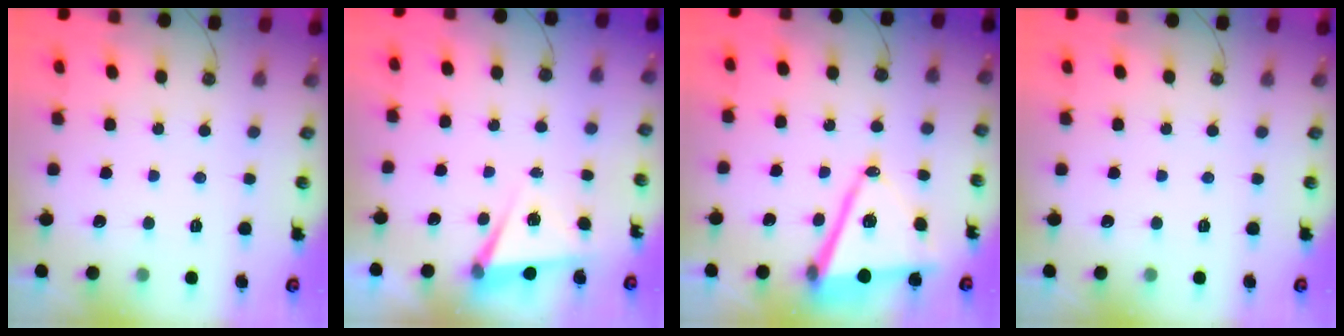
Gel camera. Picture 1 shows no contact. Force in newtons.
{"total": 6.1, "press": 4.2, "slide": 4.3}
{"total": 13.8, "press": 13.3, "slide": 3.8}
{"total": 0.0}